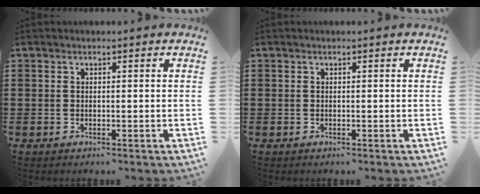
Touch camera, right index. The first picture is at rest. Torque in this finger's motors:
{"motor_torque": [0.31, 0.51, 0.00, 0.01]}